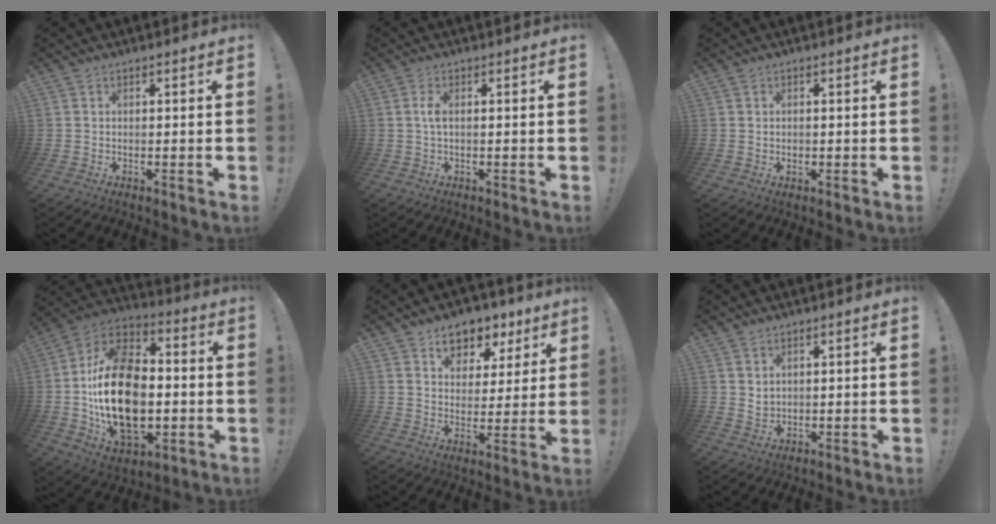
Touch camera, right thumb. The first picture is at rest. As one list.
[{"total": 2.5, "force": [0.2, 0.8, 2.4], "torque": [-0.039, 0.001, 0.000]}, {"total": 0.7, "force": [-0.1, 0.7, 0.2], "torque": [0.000, 0.000, -0.002]}, {"total": 26.5, "force": [-2.6, 17.3, 19.9], "torque": [-0.368, 0.018, -0.035]}, {"total": 8.7, "force": [6.0, 5.8, 2.5], "torque": [-0.033, -0.042, 0.112]}, {"total": 3.1, "force": [2.0, 2.0, 1.1], "torque": [-0.015, -0.010, 0.036]}]